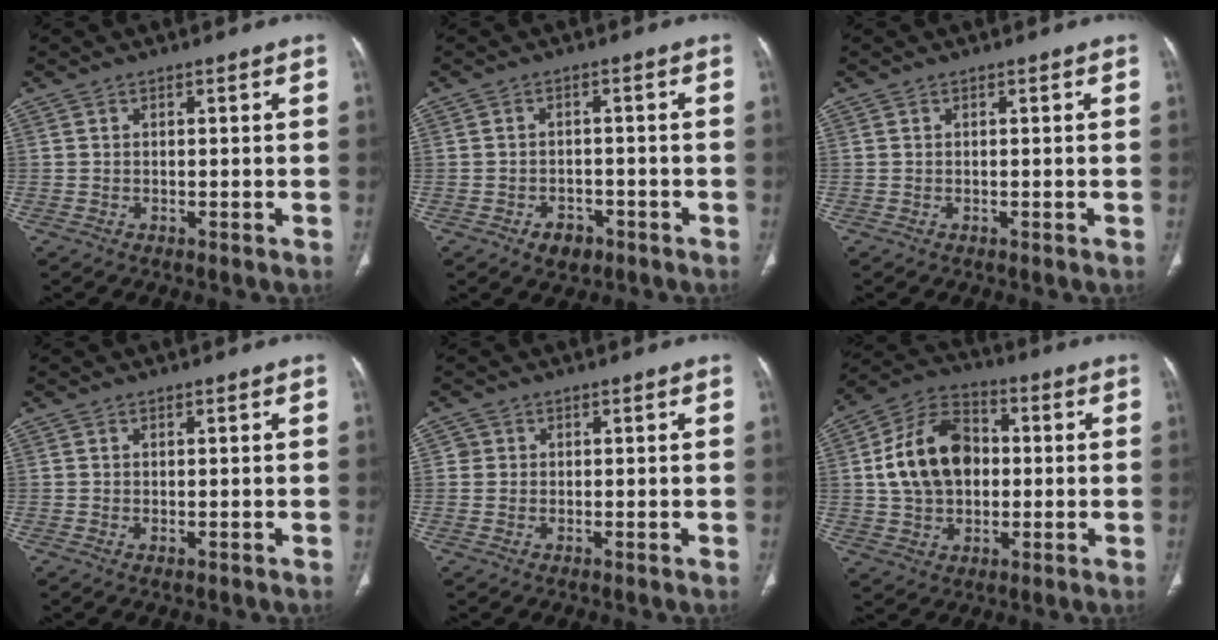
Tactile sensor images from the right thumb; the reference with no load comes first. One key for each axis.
{"total": 4.0, "fx": -2.3, "fy": 2.8, "fz": 1.8, "tx": -0.015, "ty": 0.014, "tz": -0.027}
{"total": 0.0}
{"total": 0.6, "fx": -0.1, "fy": 0.3, "fz": 0.5, "tx": -0.010, "ty": -0.003, "tz": 0.000}
{"total": 1.7, "fx": 0.3, "fy": 1.7, "fz": 0.1, "tx": 0.009, "ty": 0.004, "tz": 0.001}
{"total": 16.0, "fx": 1.1, "fy": 11.4, "fz": 11.2, "tx": -0.175, "ty": 0.022, "tz": 0.016}